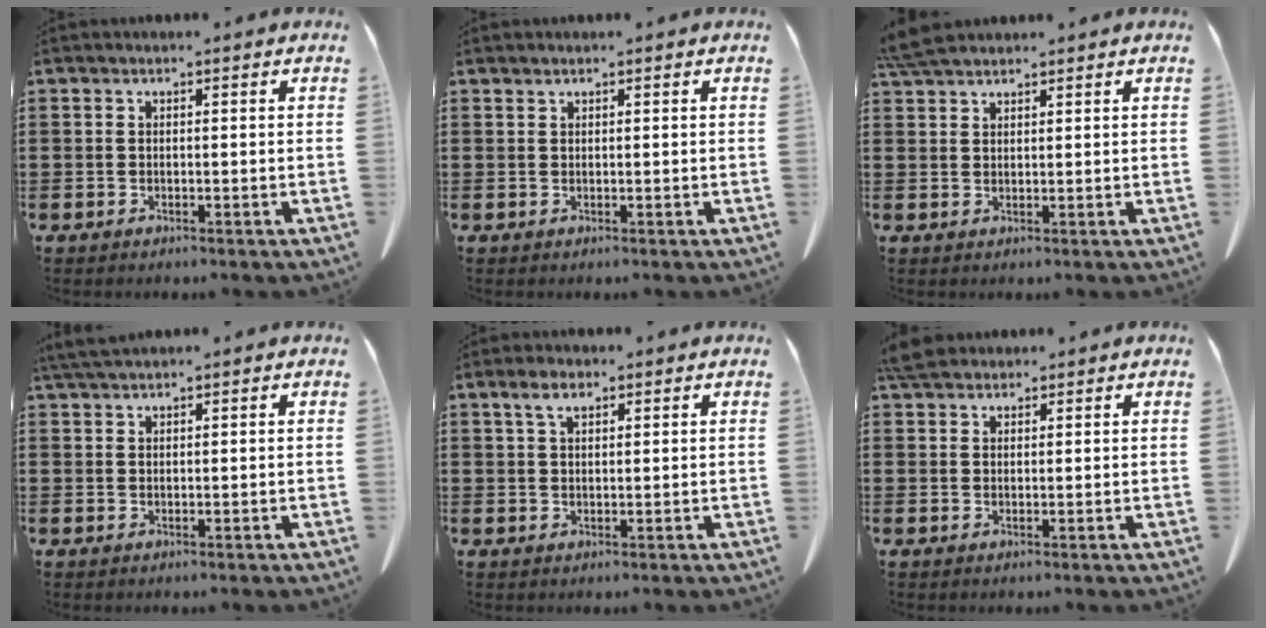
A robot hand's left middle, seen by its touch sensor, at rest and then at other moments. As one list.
[{"total": 0.6, "force": [0.6, 0.1, 0.1], "torque": [-0.004, -0.002, 0.013]}, {"total": 4.0, "force": [3.6, 0.8, 1.6], "torque": [-0.041, -0.003, 0.070]}, {"total": 2.4, "force": [2.0, 0.3, 1.2], "torque": [-0.029, 0.002, 0.039]}, {"total": 3.4, "force": [2.1, 1.2, 2.4], "torque": [-0.053, 0.005, 0.038]}, {"total": 3.7, "force": [3.3, 1.2, 1.3], "torque": [-0.035, 0.001, 0.064]}]